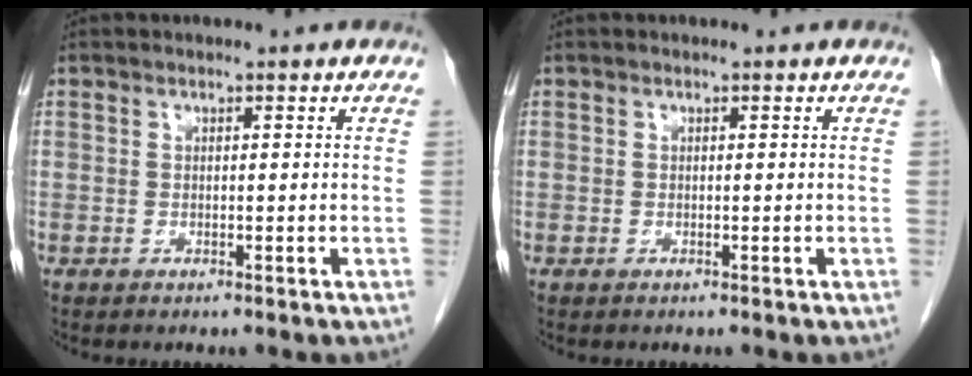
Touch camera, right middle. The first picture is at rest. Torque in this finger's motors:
{"motor_torque": [0.00, 0.00, 0.00, -0.01]}